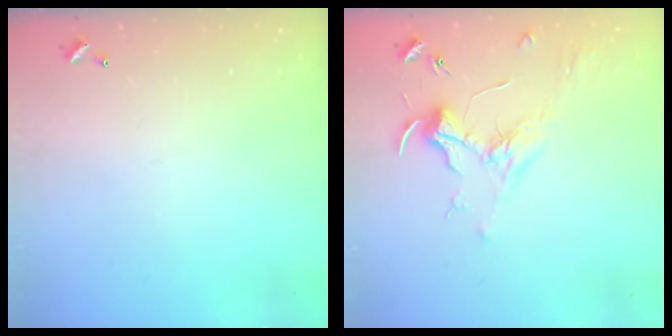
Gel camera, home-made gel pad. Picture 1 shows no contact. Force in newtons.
{"total": 1.7, "press": 1.5, "slide": 0.7}